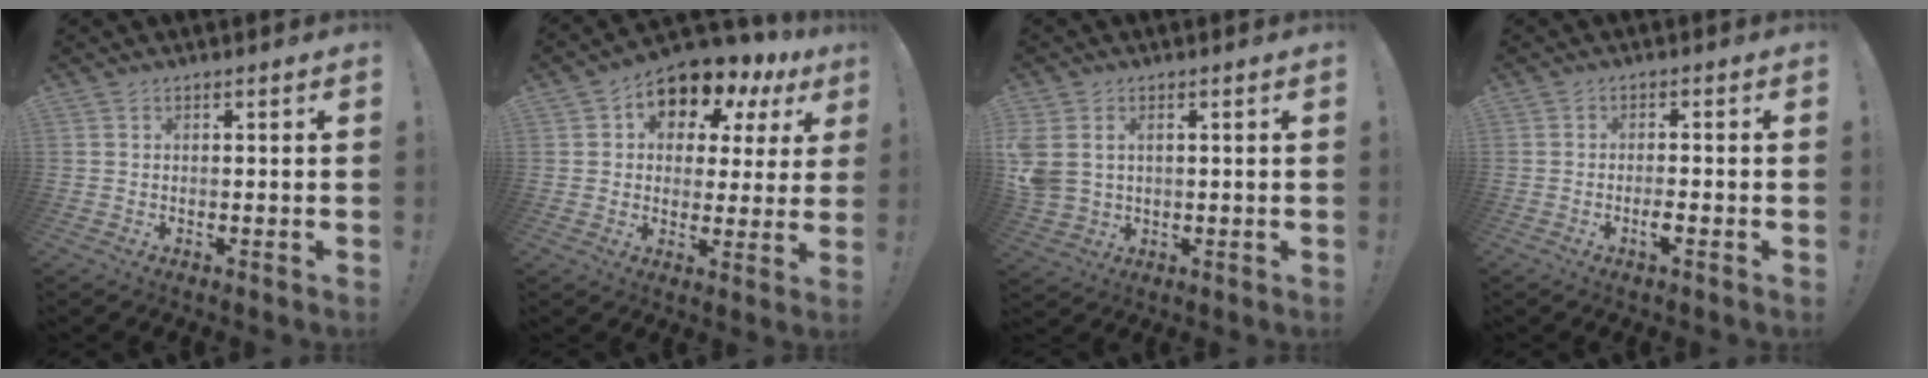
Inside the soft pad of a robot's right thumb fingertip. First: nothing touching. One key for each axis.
{"total": 9.2, "fx": 5.9, "fy": 6.0, "fz": 3.9, "tx": -0.065, "ty": -0.048, "tz": 0.106}
{"total": 6.2, "fx": 1.9, "fy": 4.9, "fz": 3.3, "tx": -0.069, "ty": -0.003, "tz": 0.039}
{"total": 2.9, "fx": -1.6, "fy": 0.2, "fz": 2.4, "tx": -0.053, "ty": -0.004, "tz": -0.028}